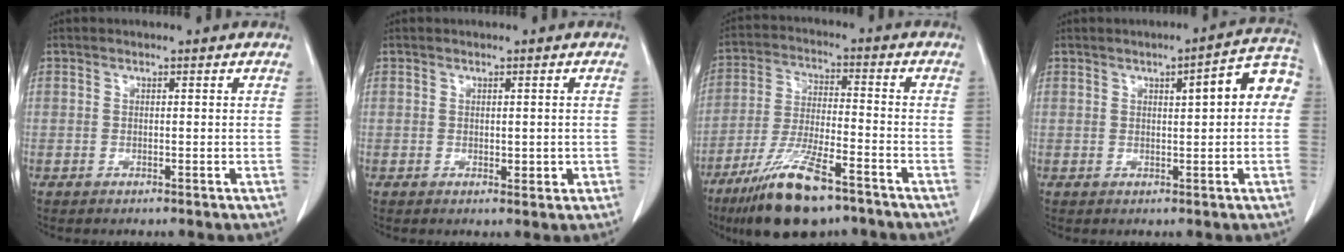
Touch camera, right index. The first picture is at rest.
{"total": 1.9, "force": [-0.1, 1.0, 1.6], "torque": [-0.020, -0.004, 0.003]}
{"total": 13.8, "force": [-9.4, 2.7, 9.8], "torque": [-0.195, -0.031, -0.168]}
{"total": 7.1, "force": [1.5, 1.6, 6.8], "torque": [-0.083, 0.026, 0.013]}